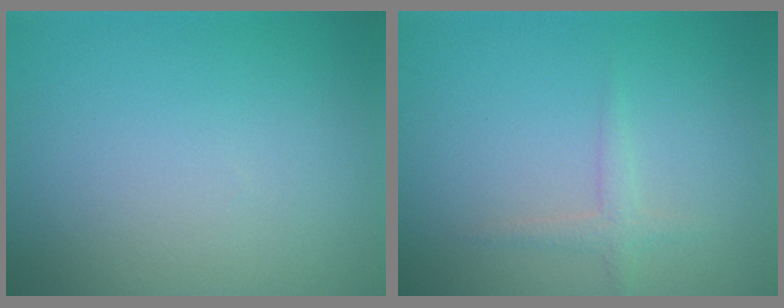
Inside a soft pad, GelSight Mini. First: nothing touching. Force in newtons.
{"total": 1.3, "press": 1.3, "slide": 0.0}